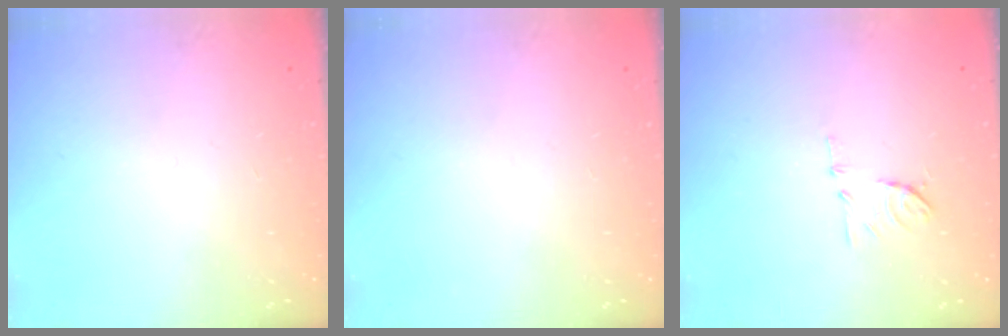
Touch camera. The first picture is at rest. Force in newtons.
{"total": 0.0}
{"total": 7.5, "press": 7.5, "slide": 0.8}